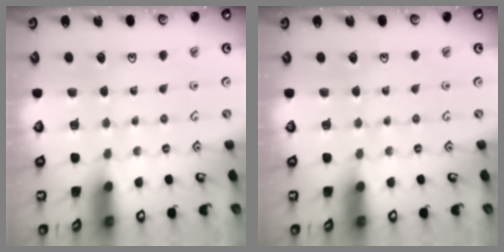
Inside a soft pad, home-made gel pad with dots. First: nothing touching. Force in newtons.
{"total": 0.0}